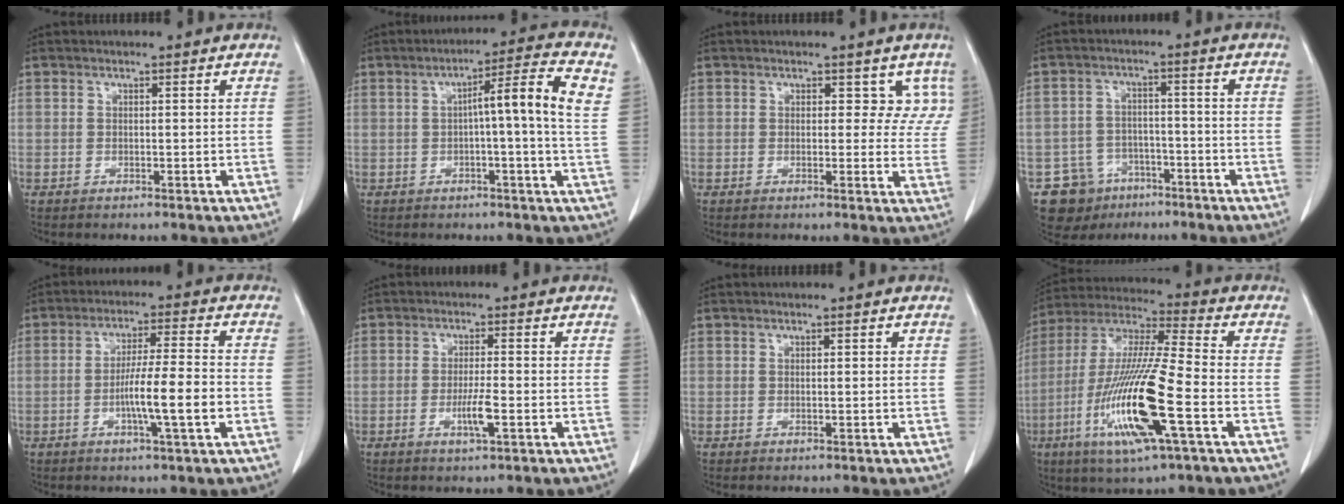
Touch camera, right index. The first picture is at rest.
{"total": 10.0, "force": [1.8, -0.1, 9.8], "torque": [-0.149, 0.022, 0.021]}
{"total": 6.1, "force": [2.8, 3.9, 3.7], "torque": [-0.026, 0.012, 0.031]}
{"total": 9.2, "force": [-5.3, 7.3, 1.4], "torque": [-0.029, 0.021, -0.074]}
{"total": 9.1, "force": [-2.4, 0.2, 8.8], "torque": [-0.150, 0.003, -0.043]}
{"total": 4.2, "force": [-1.4, 0.6, 3.9], "torque": [-0.074, -0.003, -0.024]}
{"total": 0.6, "force": [0.1, 0.3, 0.5], "torque": [-0.013, 0.005, 0.003]}
{"total": 19.0, "force": [-6.1, 1.4, 17.9], "torque": [-0.379, -0.024, -0.115]}